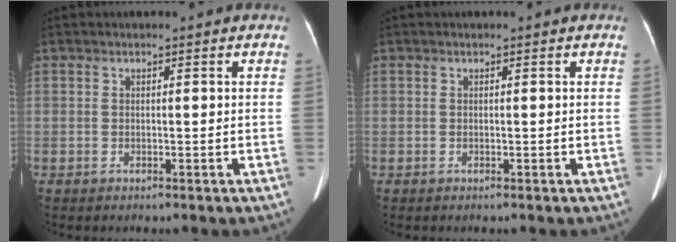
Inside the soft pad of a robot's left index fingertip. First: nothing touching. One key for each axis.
{"total": 0.0}